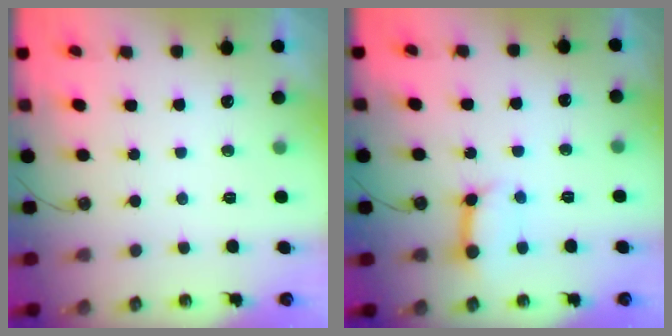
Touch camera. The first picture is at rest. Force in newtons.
{"total": 9.7, "press": 9.6, "slide": 1.0}